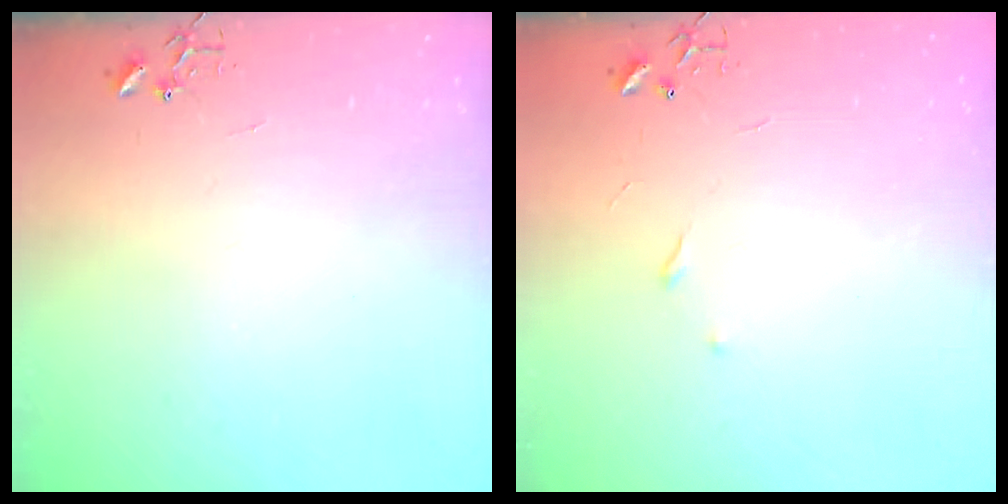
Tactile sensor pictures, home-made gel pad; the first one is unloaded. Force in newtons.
{"total": 3.7, "press": 3.6, "slide": 0.4}